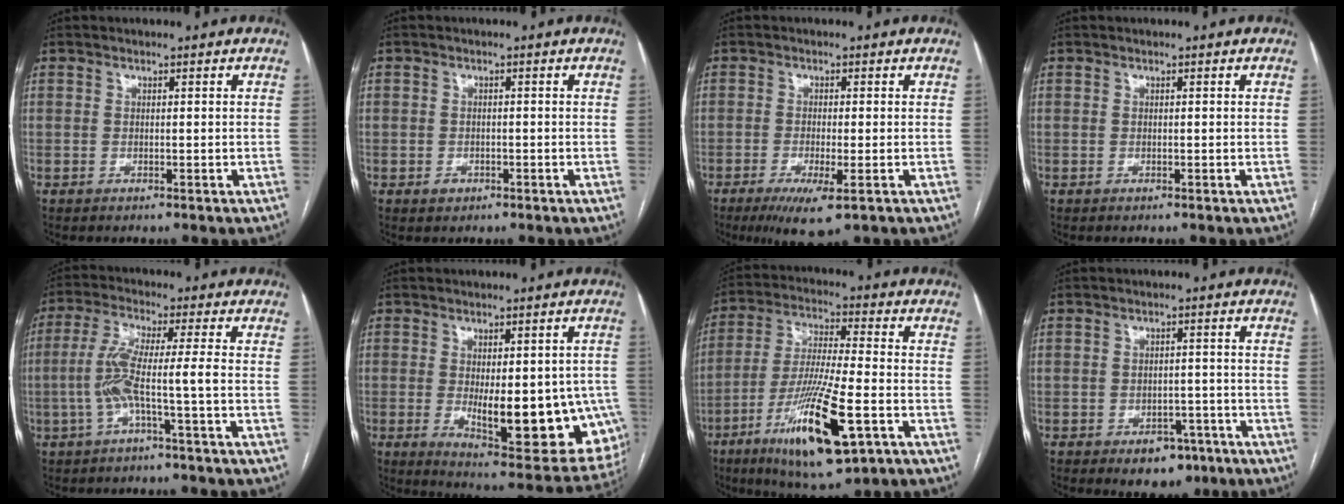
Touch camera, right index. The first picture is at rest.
{"total": 1.8, "force": [-0.7, 1.6, 0.4], "torque": [-0.001, 0.006, -0.009]}
{"total": 6.0, "force": [-3.0, 0.9, 5.2], "torque": [-0.091, -0.016, -0.046]}
{"total": 0.0}
{"total": 7.0, "force": [-1.8, -0.5, 6.7], "torque": [-0.145, 0.014, -0.035]}
{"total": 18.1, "force": [-3.5, 6.5, 16.5], "torque": [-0.151, -0.008, -0.023]}
{"total": 17.0, "force": [-7.2, 2.4, 15.2], "torque": [-0.296, -0.029, -0.121]}
{"total": 5.4, "force": [-3.3, 3.5, 2.7], "torque": [-0.026, 0.008, -0.036]}